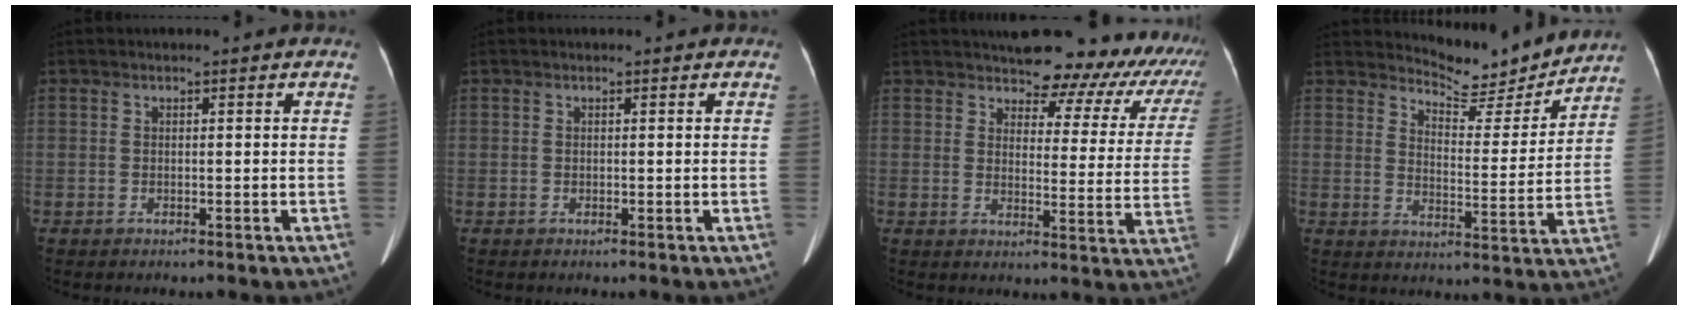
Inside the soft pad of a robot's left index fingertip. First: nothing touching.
{"total": 0.0}
{"total": 18.2, "force": [16.1, 5.6, 6.5], "torque": [-0.045, -0.036, 0.165]}
{"total": 10.1, "force": [10.0, 1.5, 0.8], "torque": [-0.018, -0.021, 0.138]}